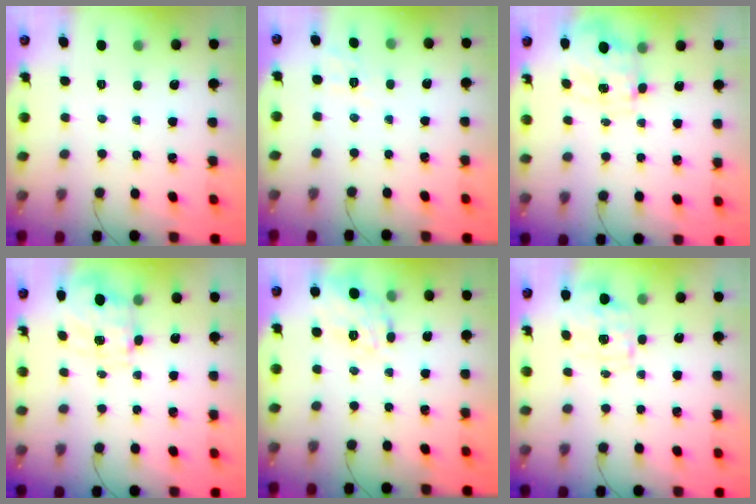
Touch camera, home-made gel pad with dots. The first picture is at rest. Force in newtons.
{"total": 1.9, "press": 0.7, "slide": 1.7}
{"total": 3.4, "press": 3.2, "slide": 1.1}
{"total": 10.2, "press": 10.2, "slide": 1.0}
{"total": 15.6, "press": 15.6, "slide": 0.7}
{"total": 1.7, "press": 1.6, "slide": 0.5}